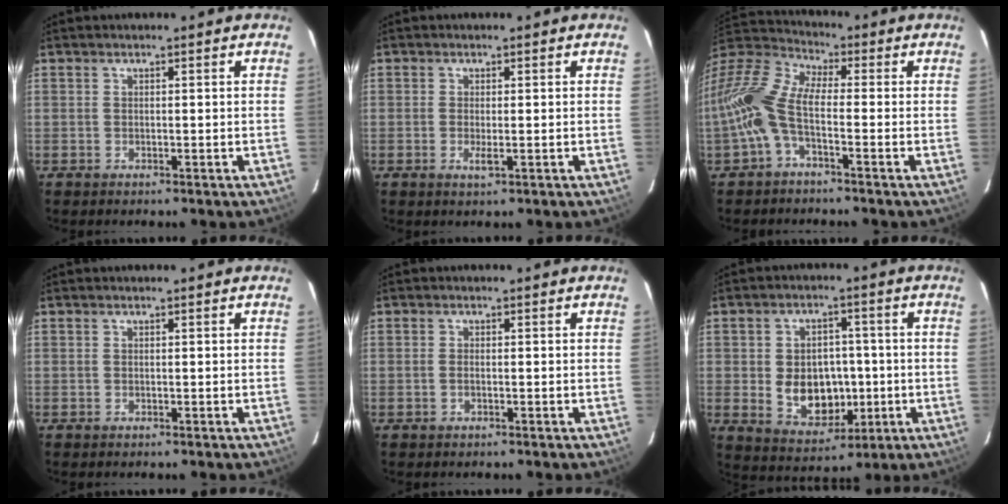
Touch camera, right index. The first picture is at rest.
{"total": 1.7, "force": [-0.4, 0.3, 1.6], "torque": [-0.033, -0.005, -0.007]}
{"total": 13.1, "force": [-2.5, 5.7, 11.5], "torque": [-0.243, 0.011, -0.060]}
{"total": 0.0}
{"total": 0.9, "force": [-0.3, 0.4, 0.7], "torque": [-0.017, 0.001, -0.006]}
{"total": 10.5, "force": [-1.3, 7.9, 6.8], "torque": [-0.141, 0.002, 0.001]}